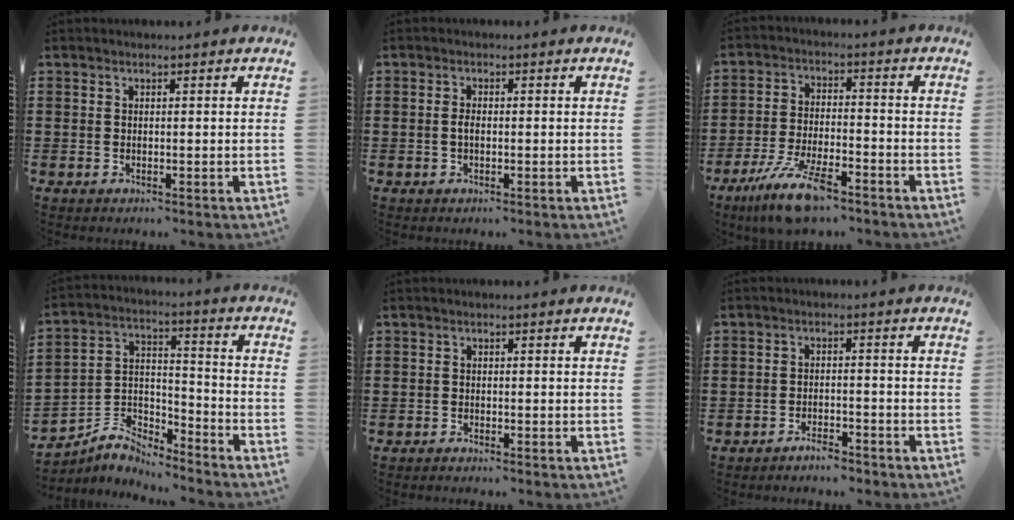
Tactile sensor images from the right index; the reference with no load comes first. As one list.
[{"total": 1.4, "force": [-0.3, 0.6, 1.2], "torque": [-0.032, -0.003, -0.008]}, {"total": 10.1, "force": [-7.2, 2.3, 6.7], "torque": [-0.145, 0.003, -0.137]}, {"total": 6.1, "force": [-5.7, 2.0, 0.8], "torque": [-0.033, 0.010, -0.119]}, {"total": 0.7, "force": [-0.7, 0.1, -0.1], "torque": [0.000, 0.002, -0.016]}, {"total": 2.7, "force": [-2.7, 0.4, 0.4], "torque": [-0.013, 0.003, -0.055]}]